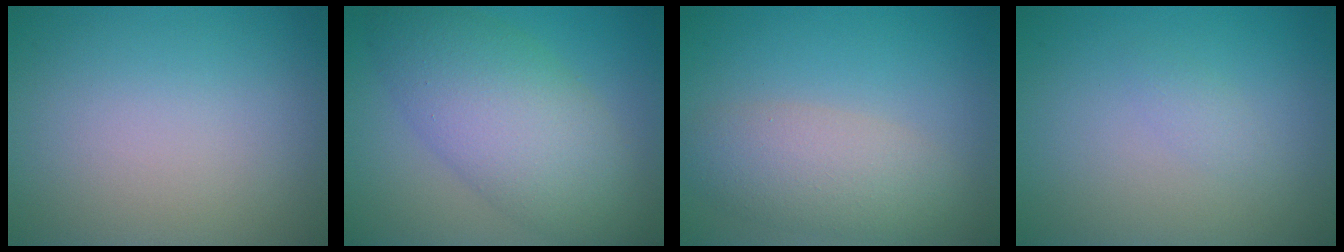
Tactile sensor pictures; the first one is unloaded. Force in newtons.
{"total": 8.1, "press": 8.1, "slide": 0.3}
{"total": 4.5, "press": 4.5, "slide": 0.2}
{"total": 0.9, "press": 0.9, "slide": 0.0}